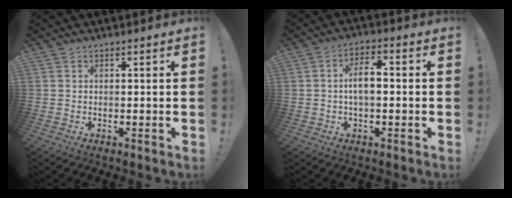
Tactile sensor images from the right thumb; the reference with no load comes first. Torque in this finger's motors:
{"motor_torque": [-0.02, 0.20, 0.18, 0.24, 0.12]}